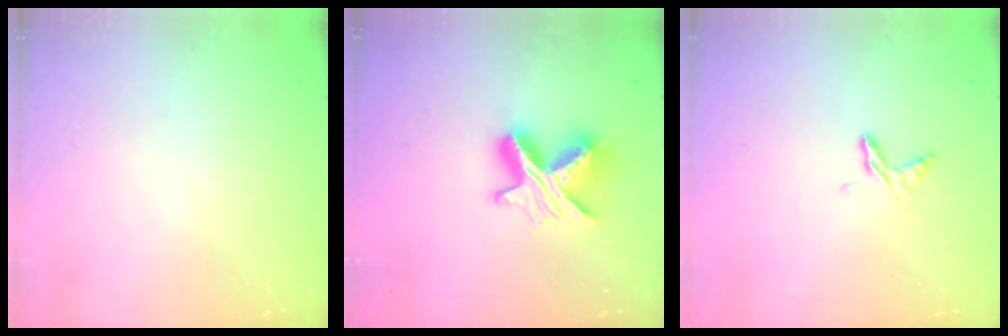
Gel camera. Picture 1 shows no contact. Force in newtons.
{"total": 9.8, "press": 9.8, "slide": 0.6}
{"total": 4.6, "press": 4.5, "slide": 0.4}